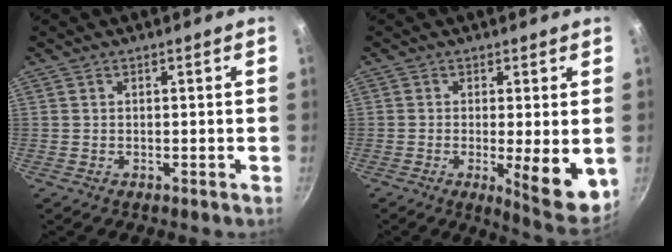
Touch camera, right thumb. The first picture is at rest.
{"total": 9.8, "force": [-1.2, 2.3, 9.5], "torque": [-0.121, -0.022, -0.009]}